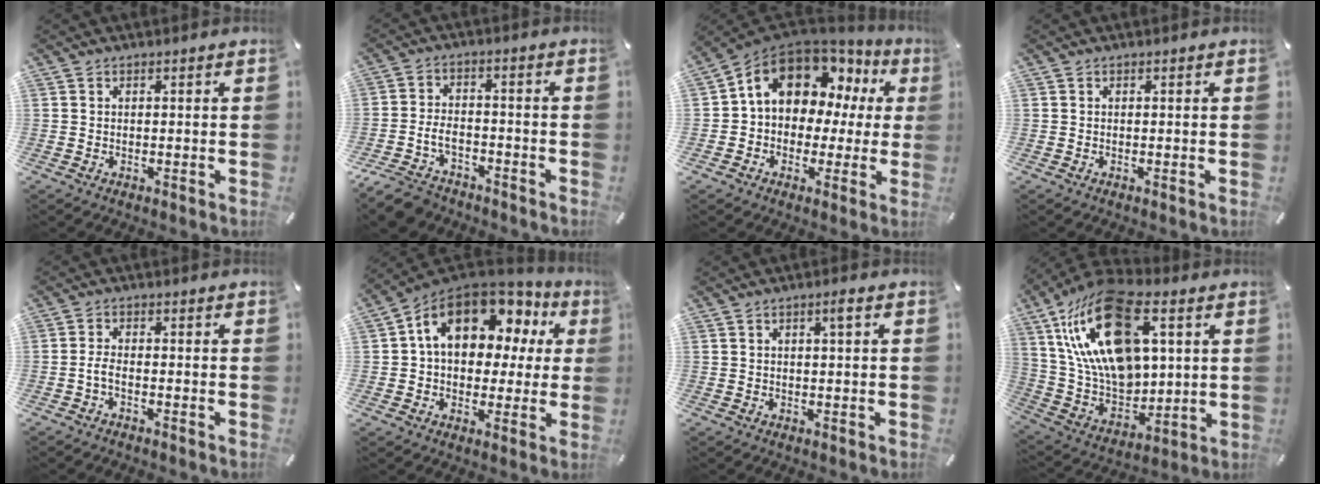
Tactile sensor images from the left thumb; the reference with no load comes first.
{"total": 7.3, "force": [-4.5, 4.4, 3.6], "torque": [-0.080, 0.016, -0.085]}
{"total": 14.5, "force": [6.8, 10.1, 7.9], "torque": [-0.151, -0.041, 0.123]}
{"total": 0.0}
{"total": 2.5, "force": [-1.2, 0.7, 2.0], "torque": [-0.043, 0.003, -0.024]}
{"total": 16.2, "force": [6.1, 10.7, 10.5], "torque": [-0.166, -0.028, 0.111]}
{"total": 2.3, "force": [0.7, 0.4, 2.1], "torque": [-0.034, -0.001, 0.009]}
{"total": 23.7, "force": [9.4, 14.7, 16.1], "torque": [-0.343, -0.041, 0.158]}